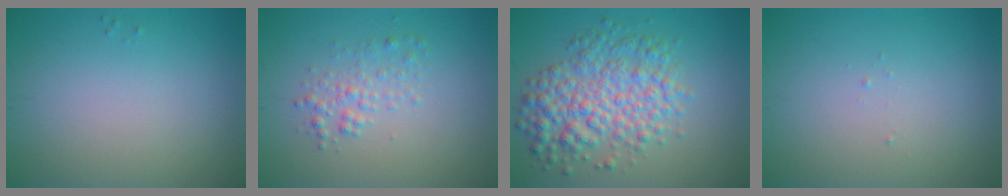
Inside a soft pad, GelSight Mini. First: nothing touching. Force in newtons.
{"total": 1.8, "press": 1.8, "slide": 0.0}
{"total": 6.2, "press": 6.2, "slide": 0.0}
{"total": 0.0}